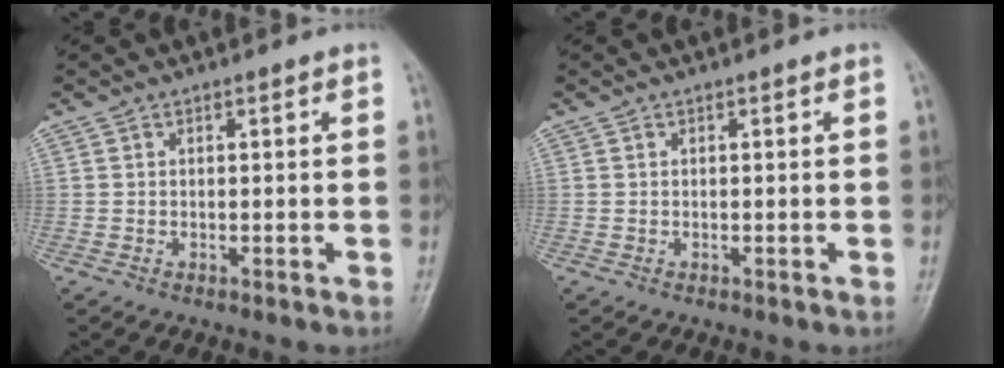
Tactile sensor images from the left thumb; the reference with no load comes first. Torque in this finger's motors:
{"motor_torque": [0.00, 0.00, 0.00, 0.00, 0.00]}